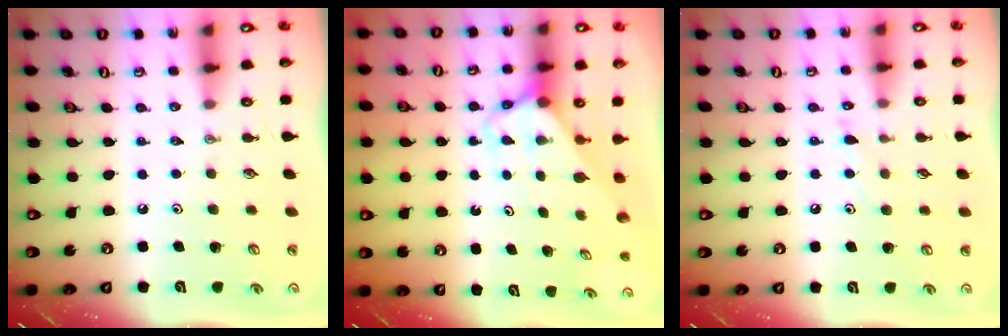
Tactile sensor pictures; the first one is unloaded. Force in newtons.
{"total": 2.8, "press": 2.8, "slide": 0.2}
{"total": 6.5, "press": 6.5, "slide": 0.6}